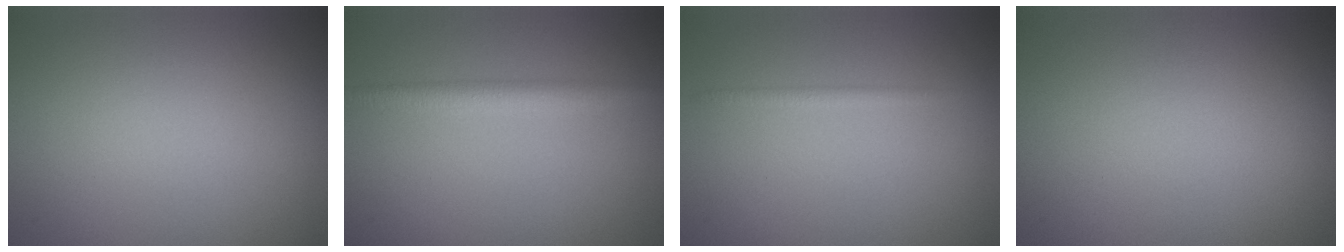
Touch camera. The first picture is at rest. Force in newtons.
{"total": 2.7, "press": 2.7, "slide": 0.0}
{"total": 1.1, "press": 1.1, "slide": 0.0}
{"total": 0.0}